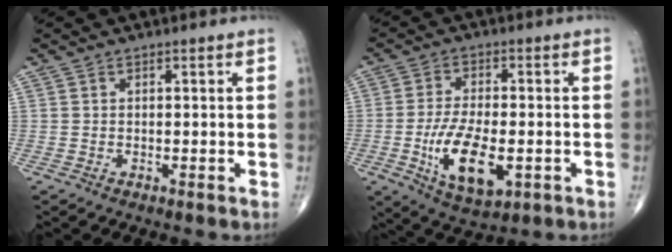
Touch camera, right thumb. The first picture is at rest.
{"total": 12.4, "force": [-3.2, 5.6, 10.5], "torque": [-0.186, -0.004, -0.048]}